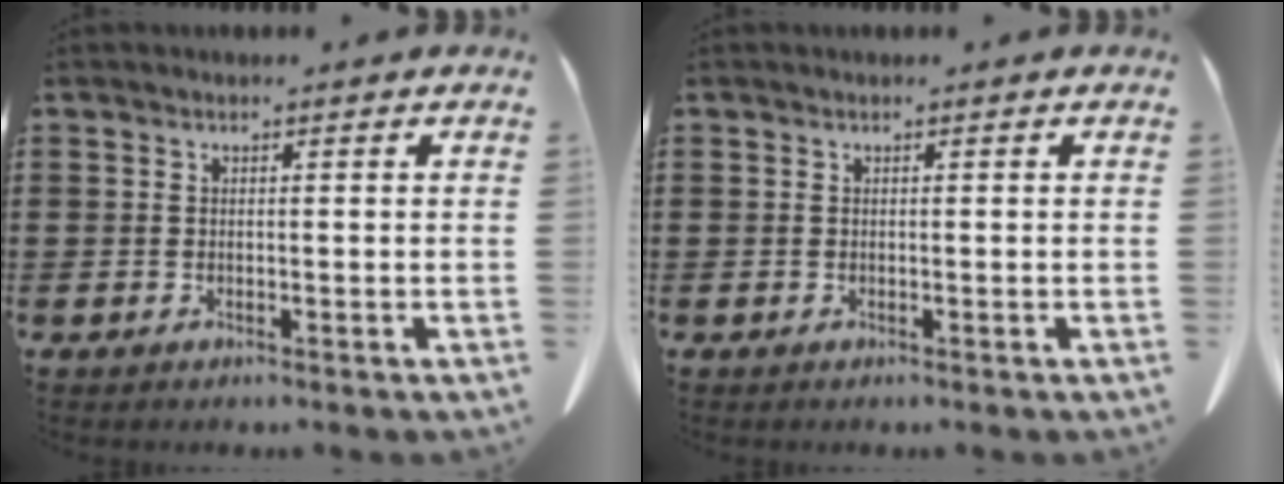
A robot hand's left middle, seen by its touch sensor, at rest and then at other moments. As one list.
[{"total": 0.0}]